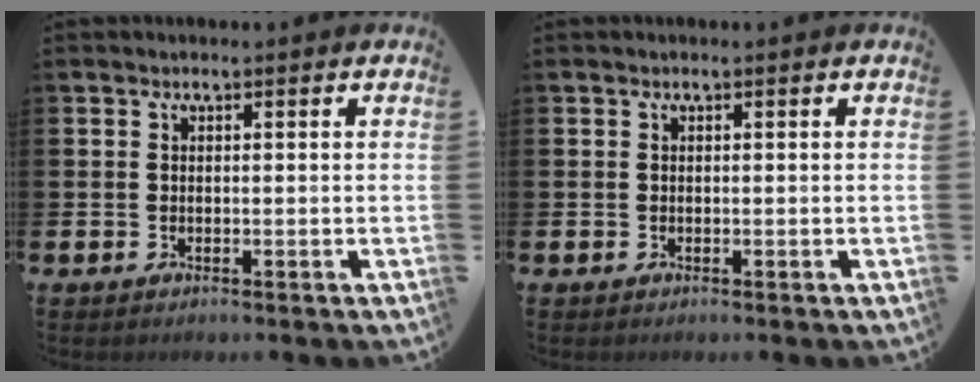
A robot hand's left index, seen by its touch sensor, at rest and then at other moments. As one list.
[{"total": 0.0}]